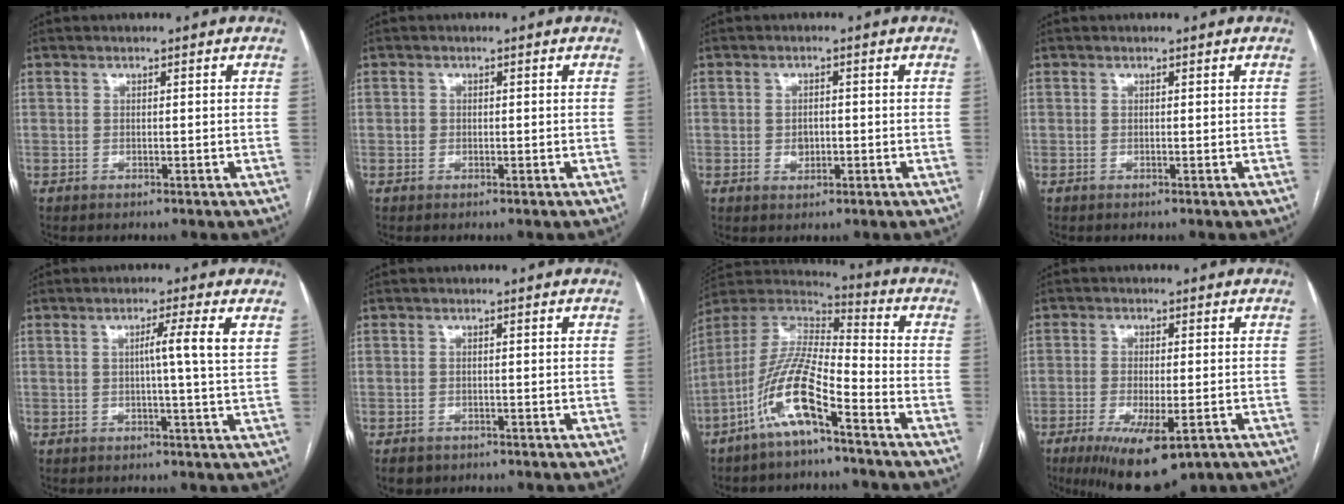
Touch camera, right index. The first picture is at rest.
{"total": 0.8, "force": [0.0, 0.8, 0.0], "torque": [0.003, 0.003, -0.001]}
{"total": 2.3, "force": [-0.3, 1.7, 1.5], "torque": [-0.023, 0.002, -0.001]}
{"total": 0.0}
{"total": 4.8, "force": [1.3, -1.0, 4.5], "torque": [-0.073, 0.002, 0.018]}
{"total": 2.7, "force": [-1.9, 1.8, 0.6], "torque": [-0.014, -0.002, -0.026]}
{"total": 12.8, "force": [-7.1, 2.0, 10.4], "torque": [-0.223, -0.002, -0.142]}
{"total": 11.0, "force": [-6.1, 3.1, 8.6], "torque": [-0.144, -0.025, -0.088]}